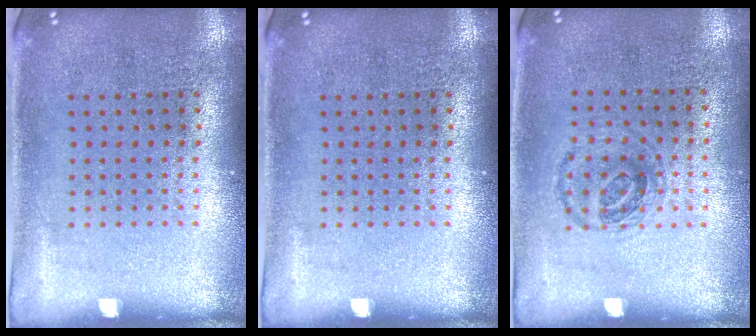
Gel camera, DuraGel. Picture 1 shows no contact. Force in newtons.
{"total": 0.0}
{"total": 0.9, "press": 0.8, "slide": 0.4}